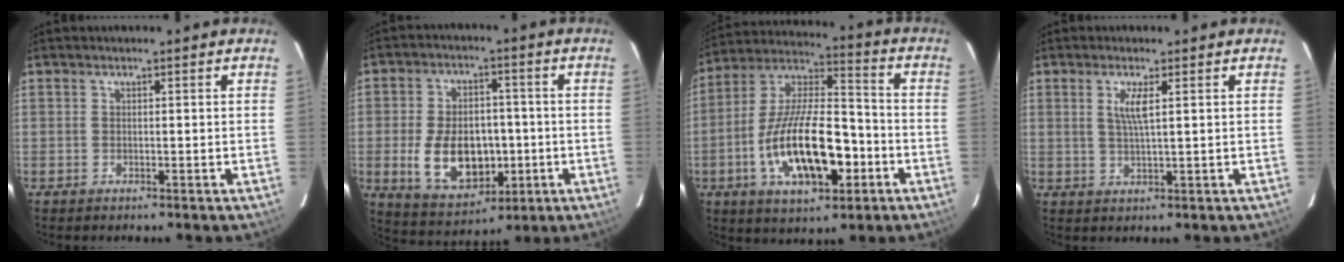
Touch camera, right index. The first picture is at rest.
{"total": 13.9, "force": [-2.7, 8.9, 10.3], "torque": [-0.214, -0.001, -0.022]}
{"total": 19.8, "force": [-6.3, 8.3, 16.9], "torque": [-0.327, 0.001, -0.105]}
{"total": 3.6, "force": [1.2, 0.2, 3.4], "torque": [-0.068, -0.004, 0.023]}